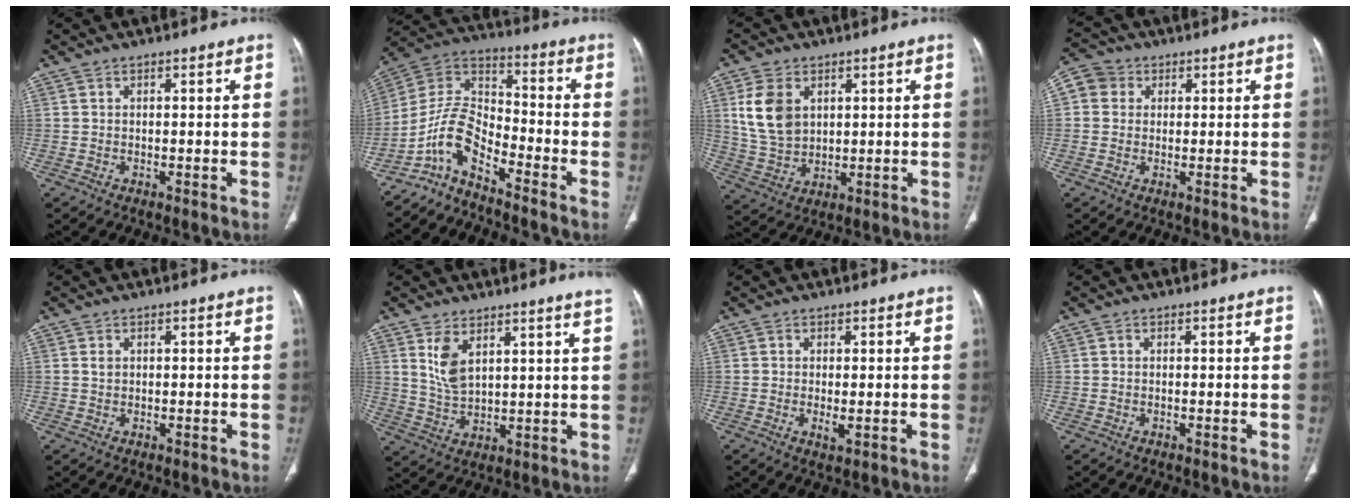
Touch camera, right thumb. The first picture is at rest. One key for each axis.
{"total": 9.6, "fx": -6.8, "fy": 3.8, "fz": 5.7, "tx": -0.106, "ty": 0.084, "tz": -0.143}
{"total": 9.7, "fx": 3.1, "fy": 6.6, "fz": 6.3, "tx": -0.112, "ty": -0.011, "tz": 0.073}
{"total": 5.6, "fx": 1.4, "fy": 5.1, "fz": 1.8, "tx": -0.023, "ty": 0.012, "tz": 0.022}
{"total": 0.9, "fx": 0.3, "fy": 0.7, "fz": 0.5, "tx": -0.004, "ty": 0.000, "tz": 0.005}
{"total": 9.3, "fx": 5.9, "fy": 2.5, "fz": 6.7, "tx": -0.101, "ty": -0.038, "tz": 0.102}
{"total": 2.2, "fx": -0.4, "fy": 0.9, "fz": 2.0, "tx": -0.039, "ty": -0.006, "tz": -0.006}
{"total": 0.0}